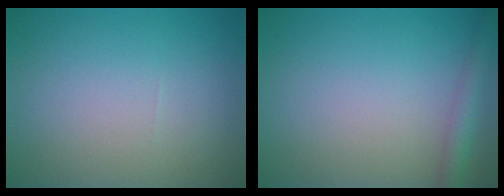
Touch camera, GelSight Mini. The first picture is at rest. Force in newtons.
{"total": 2.2, "press": 2.2, "slide": 0.1}